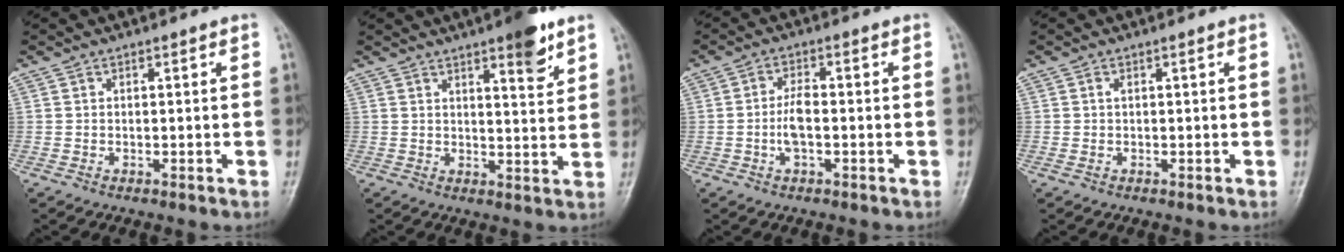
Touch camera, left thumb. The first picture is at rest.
{"total": 7.2, "force": [4.6, 1.8, 5.3], "torque": [-0.062, -0.027, 0.061]}
{"total": 4.7, "force": [-0.9, 1.9, 4.2], "torque": [-0.086, 0.012, -0.020]}
{"total": 1.4, "force": [0.0, 0.6, 1.2], "torque": [-0.032, 0.010, 0.002]}